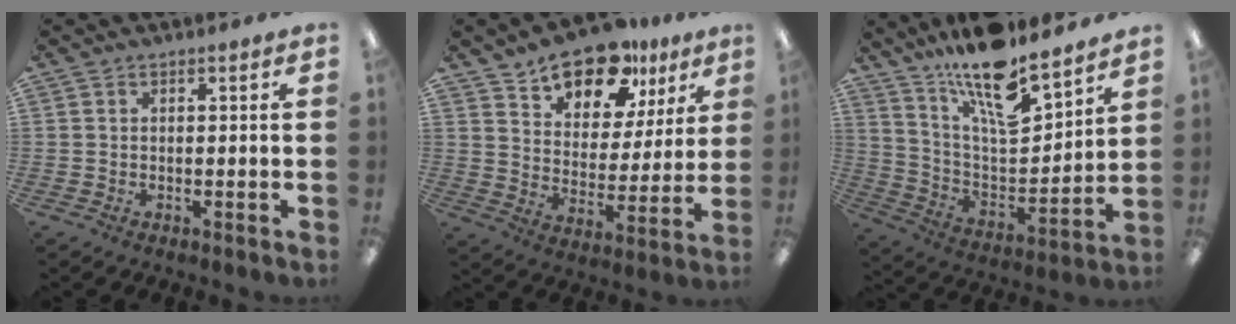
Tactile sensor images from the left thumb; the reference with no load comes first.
{"total": 15.3, "force": [11.8, 7.6, 5.9], "torque": [-0.094, -0.078, 0.213]}
{"total": 16.4, "force": [13.5, 4.2, 8.4], "torque": [-0.155, -0.098, 0.232]}